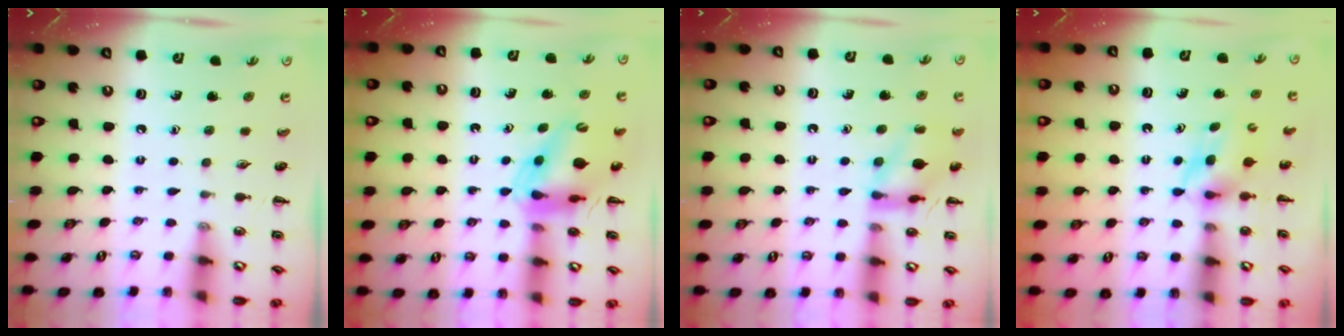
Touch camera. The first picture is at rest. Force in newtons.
{"total": 11.7, "press": 11.2, "slide": 3.4}
{"total": 11.5, "press": 11.5, "slide": 0.4}
{"total": 4.5, "press": 4.3, "slide": 1.3}